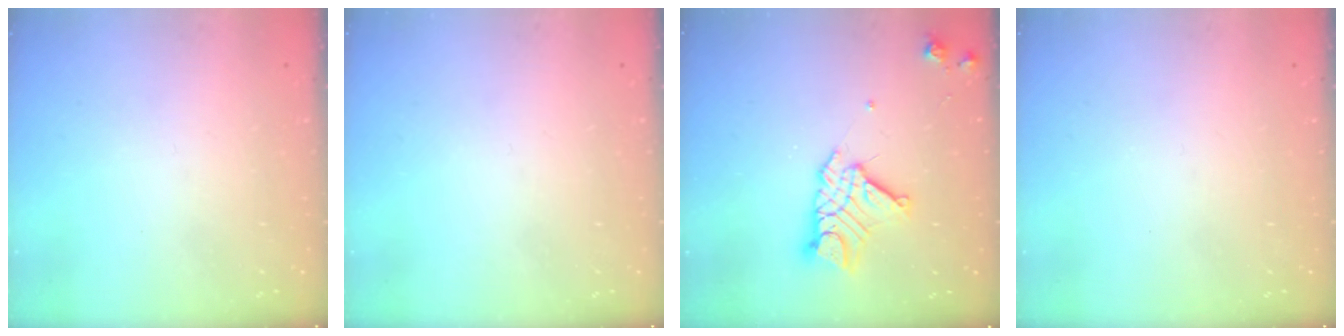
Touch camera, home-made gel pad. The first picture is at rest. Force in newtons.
{"total": 0.0}
{"total": 12.6, "press": 12.5, "slide": 1.0}
{"total": 0.0}